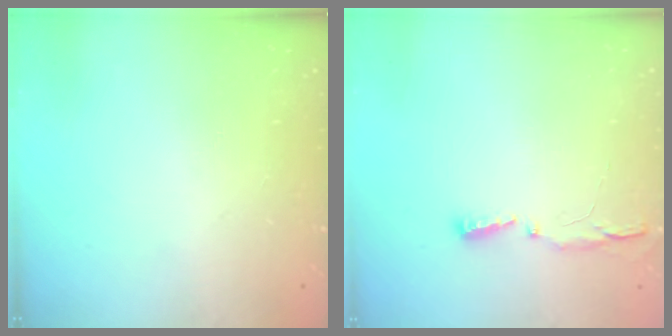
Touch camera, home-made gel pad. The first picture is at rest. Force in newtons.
{"total": 3.5, "press": 3.4, "slide": 0.8}